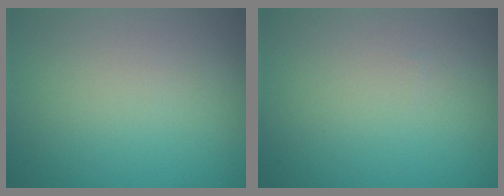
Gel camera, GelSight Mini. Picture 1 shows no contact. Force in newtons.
{"total": 0.0}